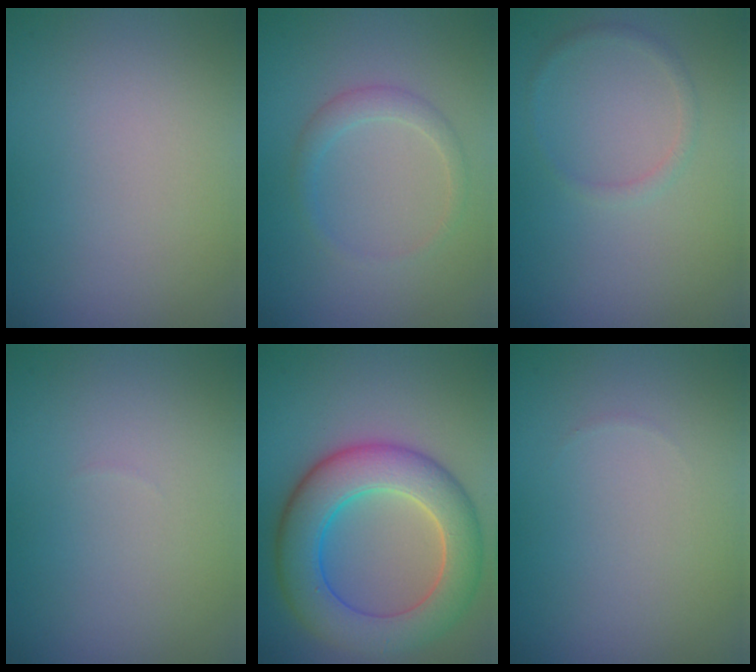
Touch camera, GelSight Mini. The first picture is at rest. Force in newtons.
{"total": 1.6, "press": 1.6, "slide": 0.1}
{"total": 1.0, "press": 1.0, "slide": 0.0}
{"total": 0.0}
{"total": 8.1, "press": 8.1, "slide": 0.3}
{"total": 0.0}